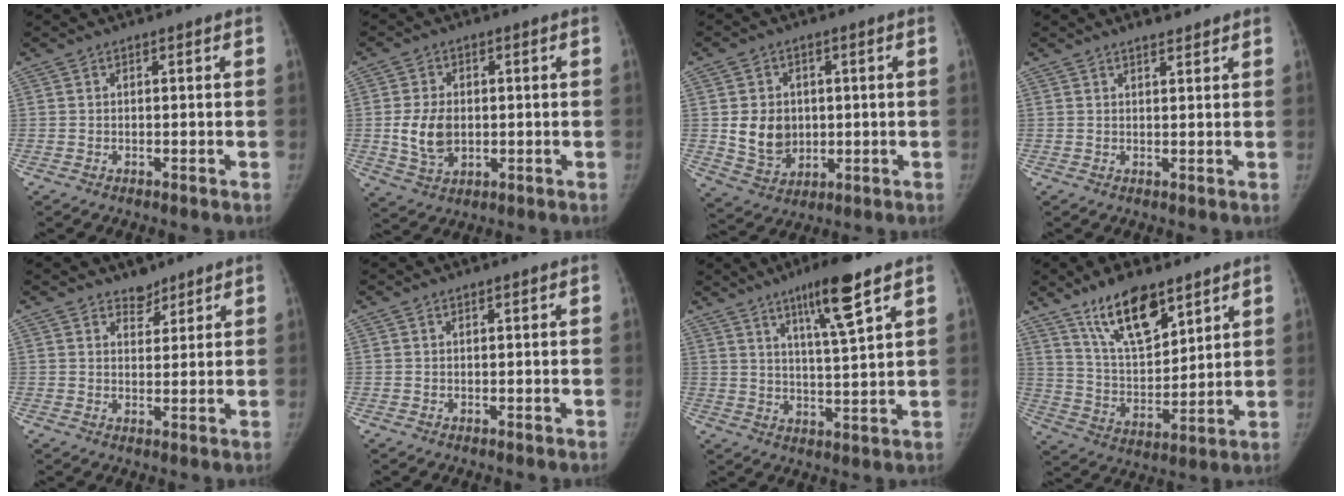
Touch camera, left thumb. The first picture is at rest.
{"total": 7.6, "force": [-0.1, 5.3, 5.5], "torque": [-0.092, -0.004, 0.006]}
{"total": 8.8, "force": [0.6, 7.3, 5.0], "torque": [-0.056, -0.010, 0.025]}
{"total": 2.7, "force": [2.2, 0.8, 1.2], "torque": [-0.012, -0.013, 0.032]}
{"total": 3.3, "force": [2.7, 1.8, 0.6], "torque": [0.010, -0.021, 0.042]}
{"total": 0.5, "force": [0.4, 0.1, 0.3], "torque": [-0.006, -0.001, 0.008]}
{"total": 10.7, "force": [6.5, 1.0, 8.5], "torque": [-0.139, -0.037, 0.108]}
{"total": 14.8, "force": [10.0, 6.0, 9.2], "torque": [-0.130, -0.059, 0.191]}